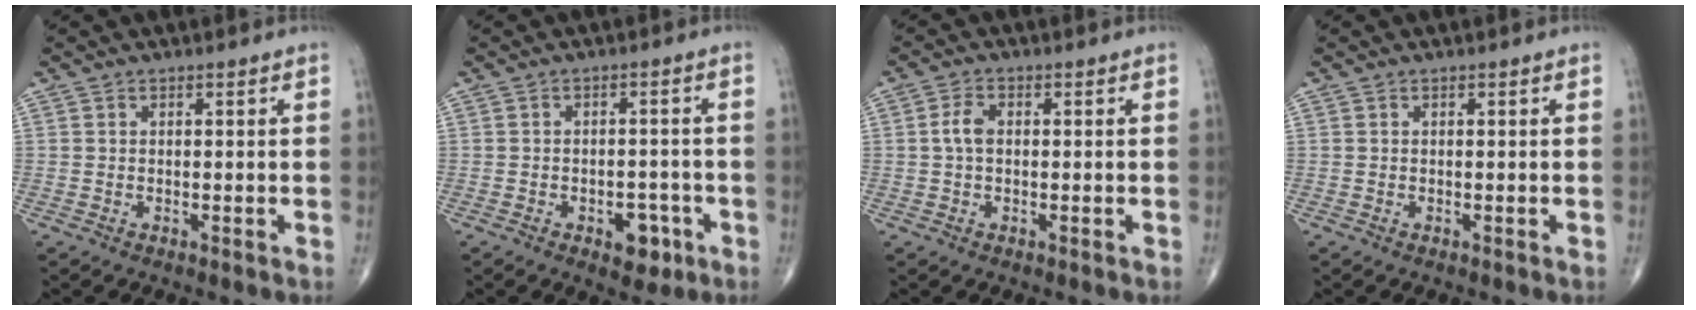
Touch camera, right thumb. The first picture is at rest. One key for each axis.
{"total": 5.4, "fx": -2.5, "fy": 3.2, "fz": 3.5, "tx": -0.021, "ty": 0.017, "tz": -0.028}
{"total": 3.1, "fx": 0.2, "fy": 1.9, "fz": 2.5, "tx": -0.055, "ty": 0.007, "tz": -0.002}
{"total": 0.0}